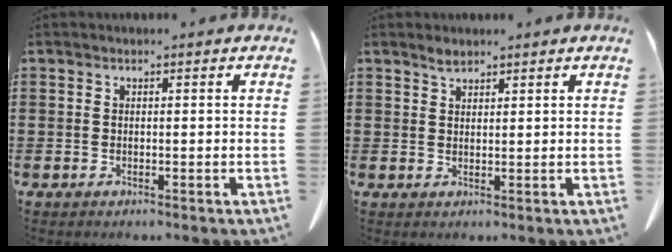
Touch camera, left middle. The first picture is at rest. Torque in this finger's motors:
{"motor_torque": [-0.13, 0.14, 0.10, 0.02]}